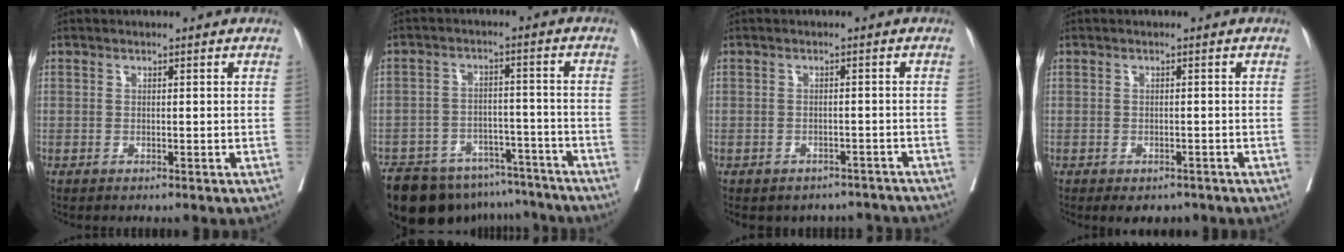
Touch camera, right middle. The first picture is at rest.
{"total": 18.1, "force": [-15.0, 7.9, 6.3], "torque": [-0.127, 0.005, -0.208]}
{"total": 9.0, "force": [-8.0, 4.0, 1.3], "torque": [-0.018, 0.016, -0.083]}
{"total": 4.5, "force": [-3.6, 2.1, 1.8], "torque": [-0.014, 0.002, -0.044]}